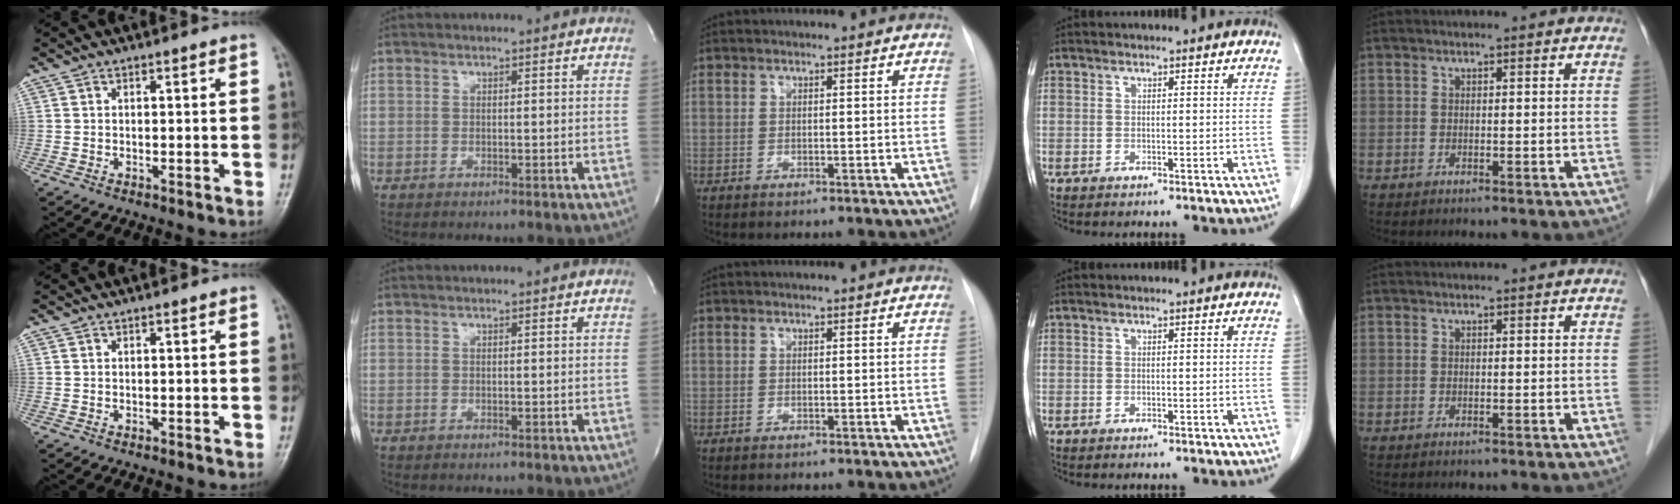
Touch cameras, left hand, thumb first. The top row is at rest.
{}